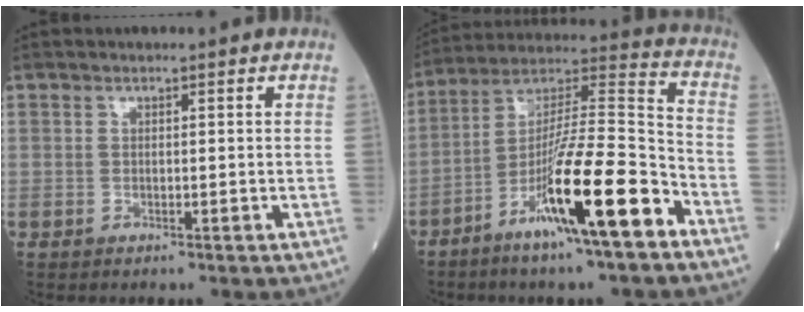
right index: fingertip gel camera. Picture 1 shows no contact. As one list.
[{"total": 17.6, "force": [-8.9, 0.8, 15.2], "torque": [-0.274, -0.017, -0.158]}]